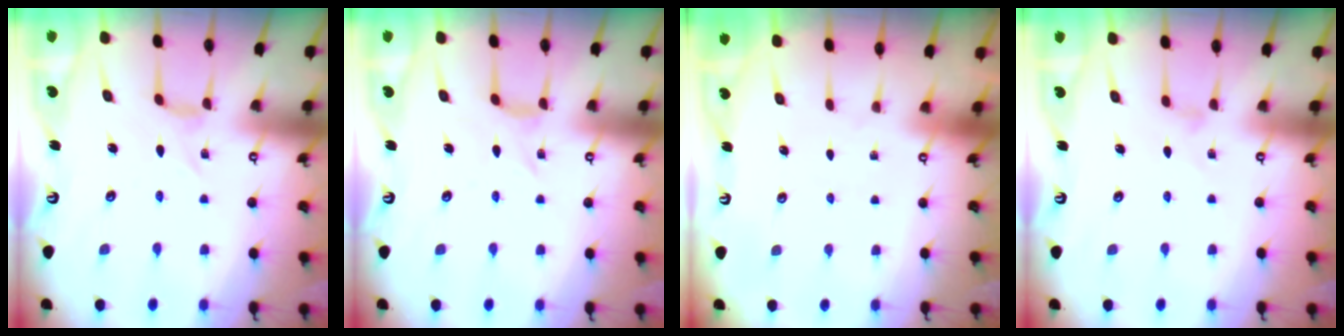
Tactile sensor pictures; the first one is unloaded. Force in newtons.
{"total": 1.0, "press": 0.9, "slide": 0.4}
{"total": 0.0}
{"total": 0.6, "press": 0.5, "slide": 0.2}